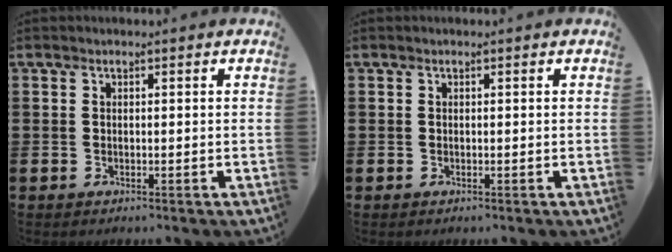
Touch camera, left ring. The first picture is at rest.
{"total": 0.0}